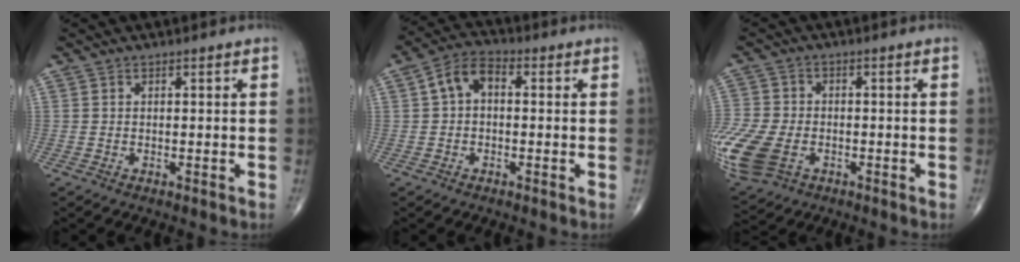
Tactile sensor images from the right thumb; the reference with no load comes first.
{"total": 6.2, "force": [0.6, 4.0, 4.7], "torque": [-0.078, 0.024, -0.002]}
{"total": 17.3, "force": [-5.6, 12.2, 10.9], "torque": [-0.301, -0.010, -0.096]}